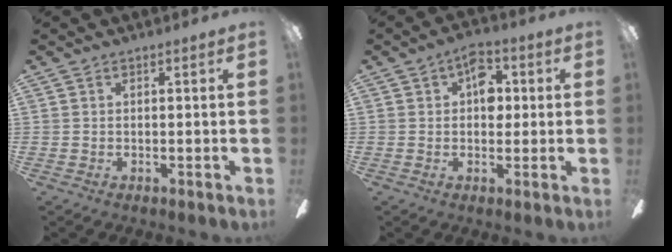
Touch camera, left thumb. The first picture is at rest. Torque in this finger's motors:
{"motor_torque": [0.71, 0.68, 1.12, -0.08, 0.02]}